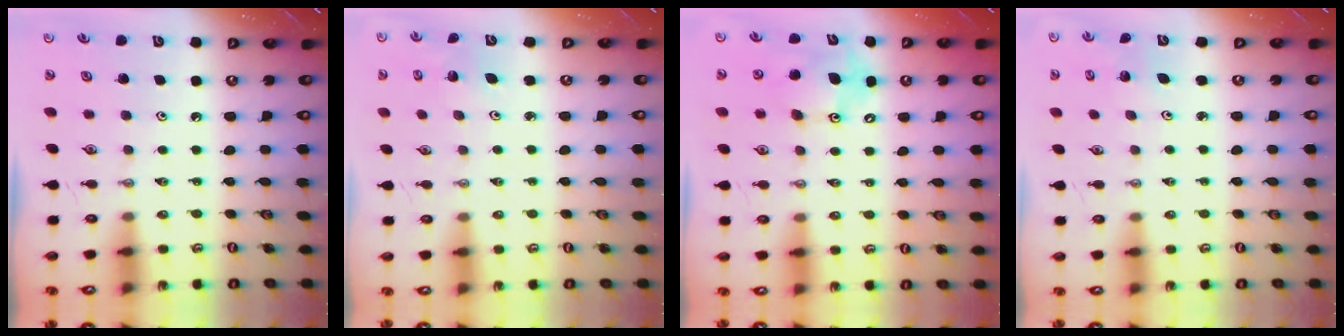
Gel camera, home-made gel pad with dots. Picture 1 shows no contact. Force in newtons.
{"total": 1.9, "press": 1.9, "slide": 0.1}
{"total": 12.0, "press": 11.7, "slide": 2.8}
{"total": 1.1, "press": 1.1, "slide": 0.1}